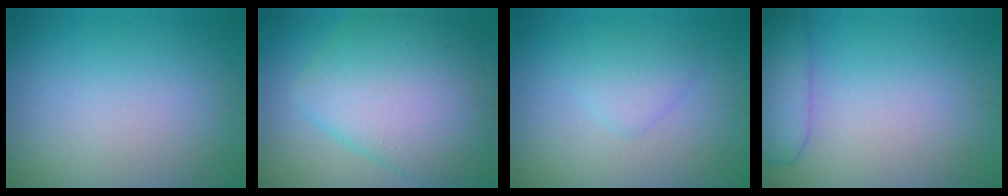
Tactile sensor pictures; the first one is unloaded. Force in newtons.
{"total": 10.0, "press": 10.0, "slide": 0.4}
{"total": 1.9, "press": 1.8, "slide": 0.1}
{"total": 4.2, "press": 4.2, "slide": 0.3}